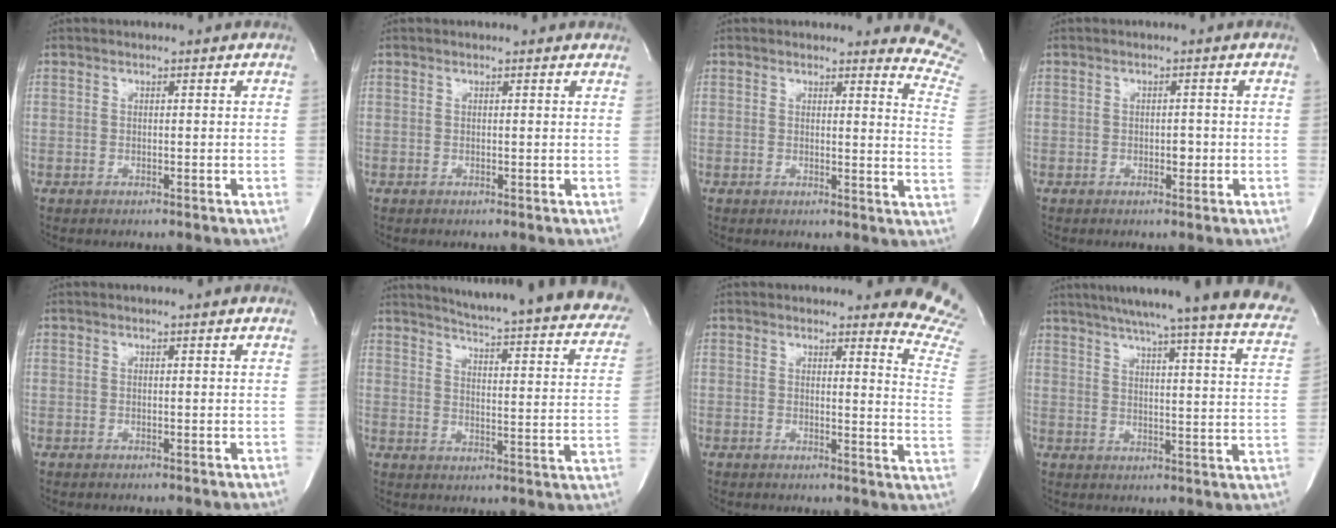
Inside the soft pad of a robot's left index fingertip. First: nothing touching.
{"total": 1.9, "force": [1.8, 0.5, 0.4], "torque": [-0.016, 0.007, 0.009]}
{"total": 9.6, "force": [9.6, -0.2, 0.2], "torque": [0.020, -0.121, 0.061]}
{"total": 1.3, "force": [-0.4, 0.8, 1.0], "torque": [-0.013, 0.002, -0.005]}
{"total": 1.0, "force": [0.8, -0.2, 0.6], "torque": [-0.013, 0.005, 0.016]}
{"total": 29.6, "force": [25.7, 3.9, 14.0], "torque": [-0.198, -0.085, 0.295]}
{"total": 10.9, "force": [10.8, 0.2, 1.2], "torque": [0.014, -0.126, 0.077]}
{"total": 26.6, "force": [22.5, 1.1, 14.3], "torque": [-0.198, -0.046, 0.265]}